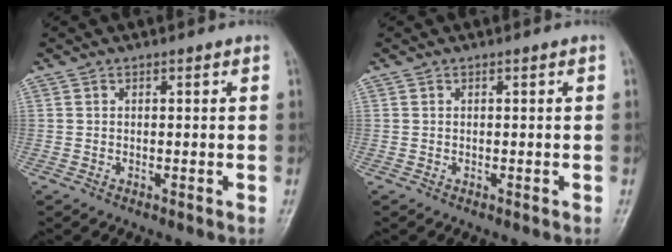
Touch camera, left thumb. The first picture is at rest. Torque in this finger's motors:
{"motor_torque": [0.00, 0.00, 0.01, 0.00, 0.00]}